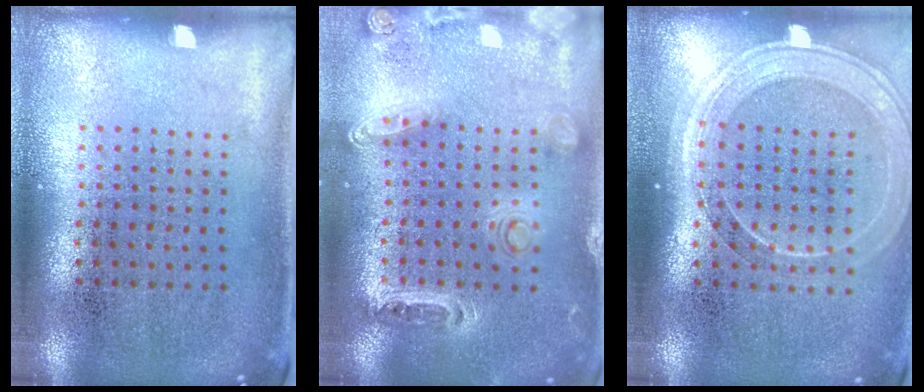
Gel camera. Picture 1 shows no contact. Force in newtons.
{"total": 1.4, "press": 1.3, "slide": 0.4}
{"total": 1.9, "press": 1.7, "slide": 0.8}